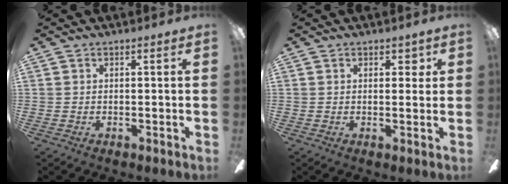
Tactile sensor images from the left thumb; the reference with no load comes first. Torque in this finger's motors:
{"motor_torque": [0.03, -0.21, -0.45, 0.18, -0.02]}